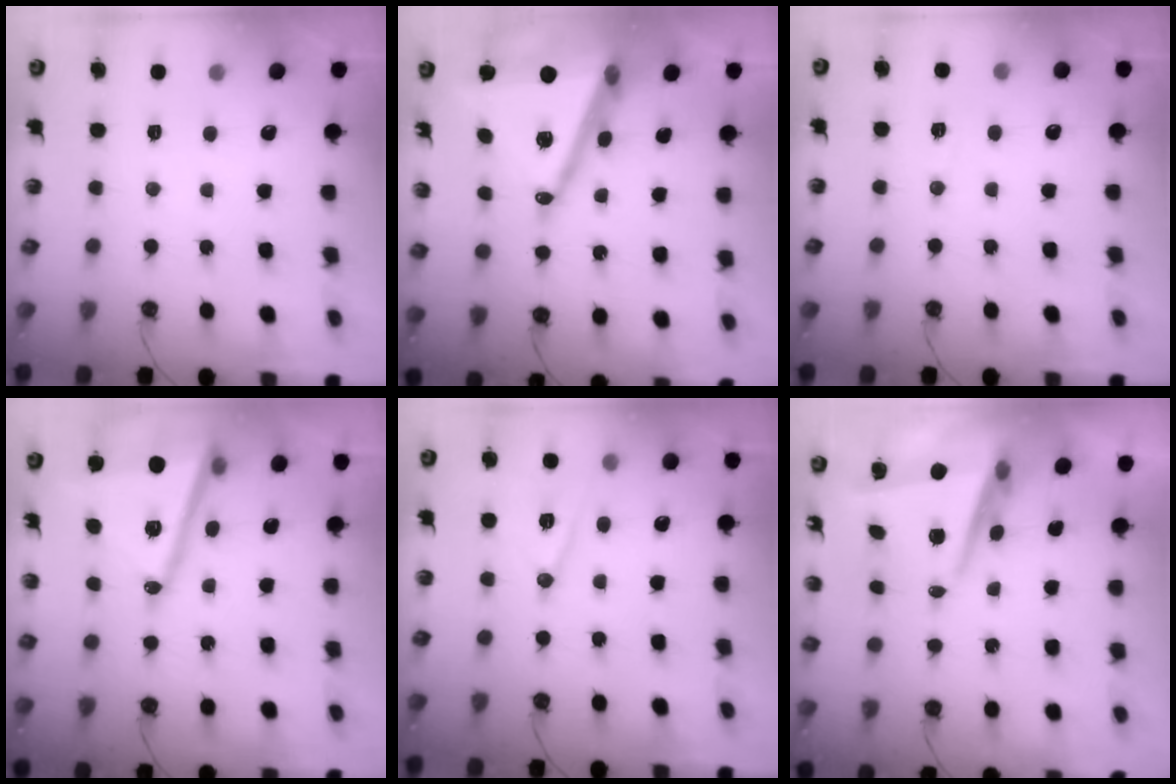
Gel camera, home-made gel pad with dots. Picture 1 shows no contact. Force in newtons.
{"total": 22.0, "press": 21.7, "slide": 3.7}
{"total": 4.2, "press": 3.9, "slide": 1.7}
{"total": 17.0, "press": 16.9, "slide": 2.0}
{"total": 9.9, "press": 9.3, "slide": 3.4}
{"total": 8.3, "press": 8.0, "slide": 2.2}